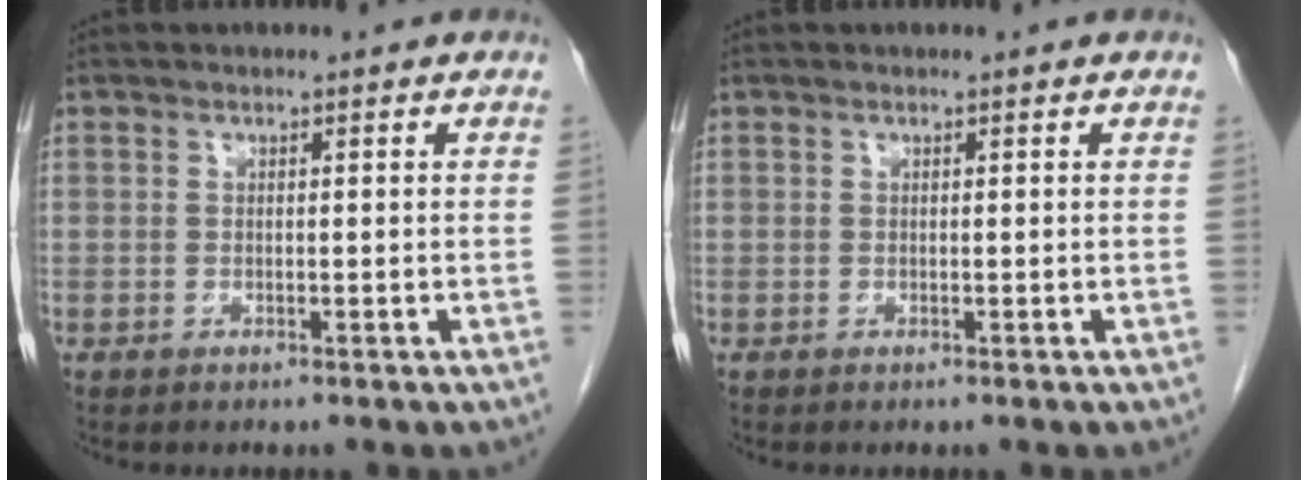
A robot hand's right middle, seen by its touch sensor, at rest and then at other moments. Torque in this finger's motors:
{"motor_torque": [0.27, -0.05, 0.09, 0.01]}